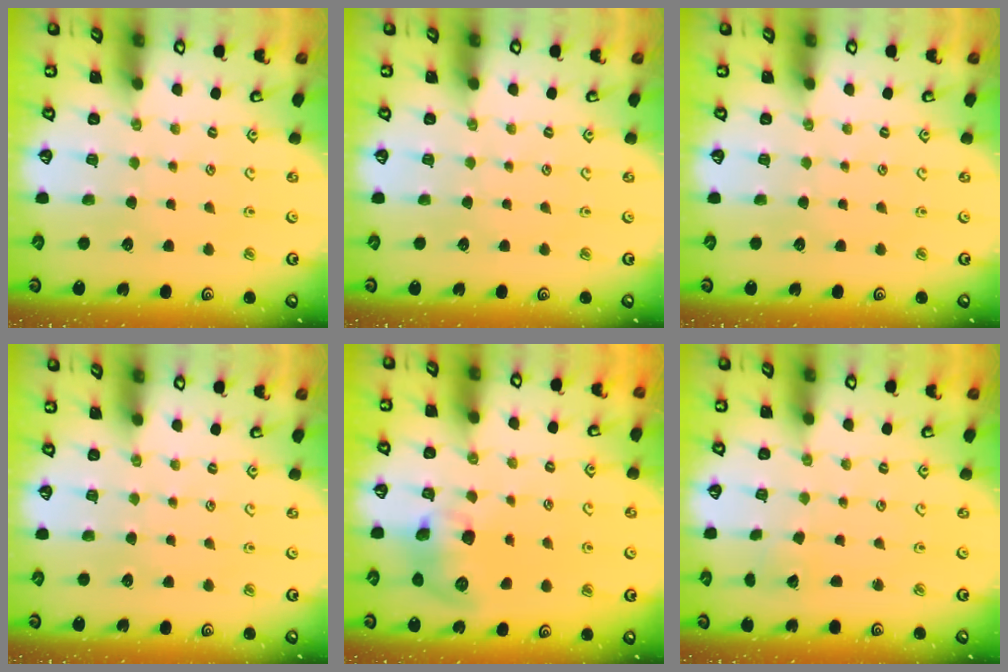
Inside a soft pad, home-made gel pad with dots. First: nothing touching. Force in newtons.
{"total": 0.0}
{"total": 0.0}
{"total": 0.0}
{"total": 9.0, "press": 8.9, "slide": 1.0}
{"total": 1.4, "press": 1.4, "slide": 0.1}